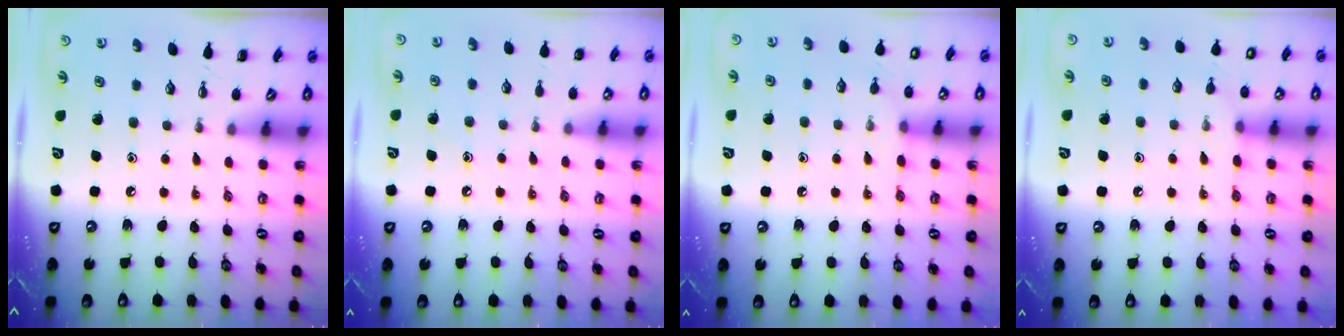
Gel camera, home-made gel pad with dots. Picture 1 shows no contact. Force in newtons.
{"total": 7.0, "press": 6.7, "slide": 1.9}
{"total": 8.0, "press": 7.8, "slide": 1.6}
{"total": 8.0, "press": 7.8, "slide": 1.6}